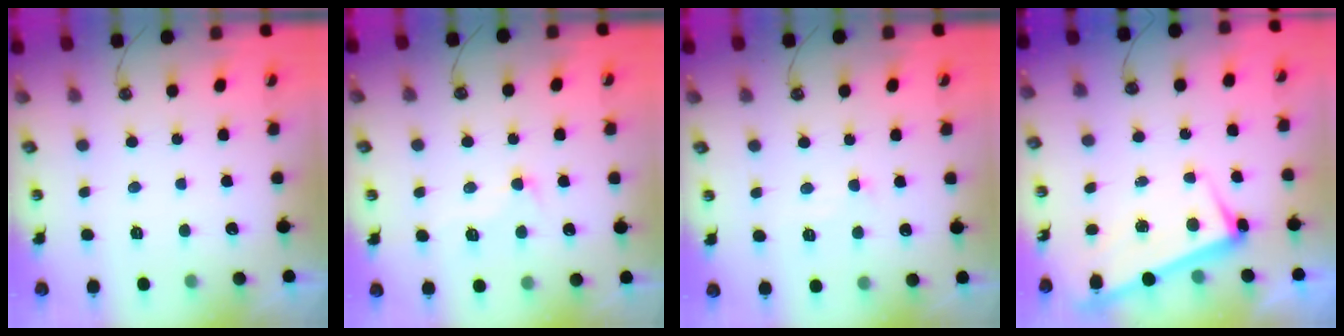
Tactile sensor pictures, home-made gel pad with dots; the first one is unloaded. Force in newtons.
{"total": 3.5, "press": 3.4, "slide": 0.9}
{"total": 1.0, "press": 0.8, "slide": 0.5}
{"total": 2.6, "press": 2.5, "slide": 0.5}